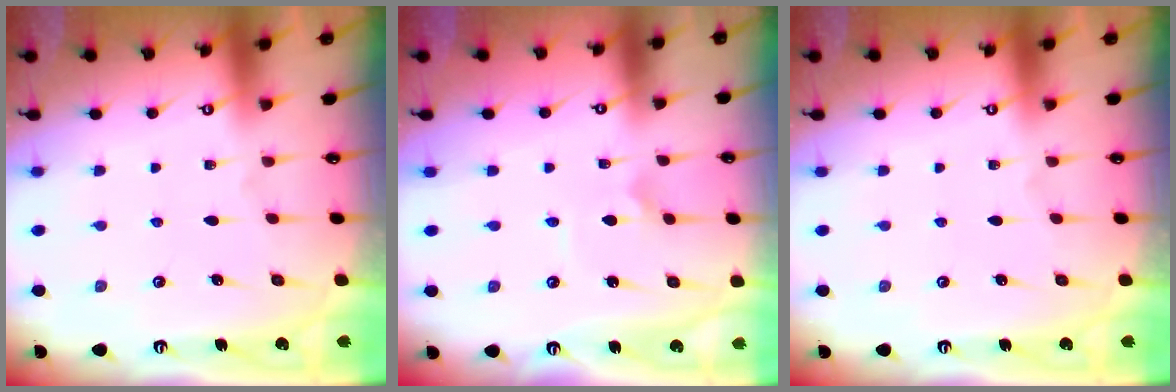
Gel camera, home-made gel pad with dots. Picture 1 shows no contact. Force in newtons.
{"total": 1.9, "press": 1.9, "slide": 0.2}
{"total": 0.0}